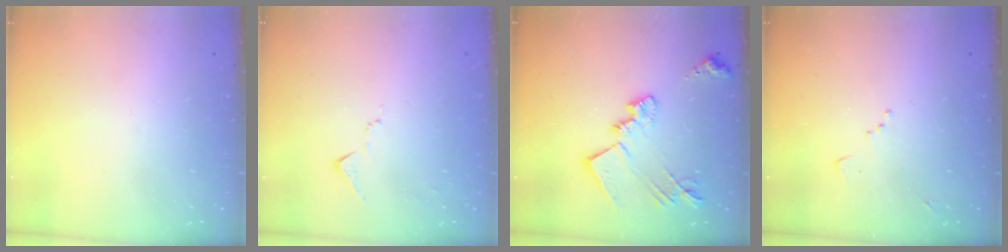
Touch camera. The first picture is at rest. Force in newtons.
{"total": 6.2, "press": 6.2, "slide": 0.8}
{"total": 18.2, "press": 18.1, "slide": 1.2}
{"total": 7.9, "press": 7.8, "slide": 0.9}